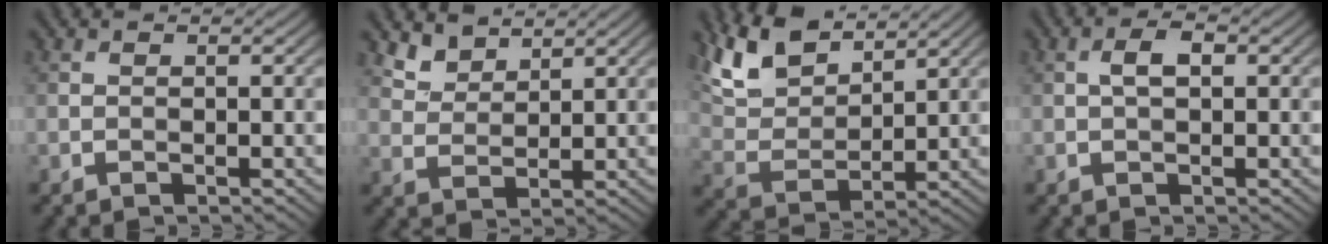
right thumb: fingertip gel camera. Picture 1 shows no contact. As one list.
[{"total": 3.8, "force": [3.1, 1.7, 1.3], "torque": [-0.038, -0.007, 0.075]}, {"total": 10.0, "force": [7.2, 4.1, 5.6], "torque": [-0.147, 0.013, 0.145]}, {"total": 2.4, "force": [0.3, 1.2, 2.1], "torque": [-0.038, 0.007, 0.003]}]